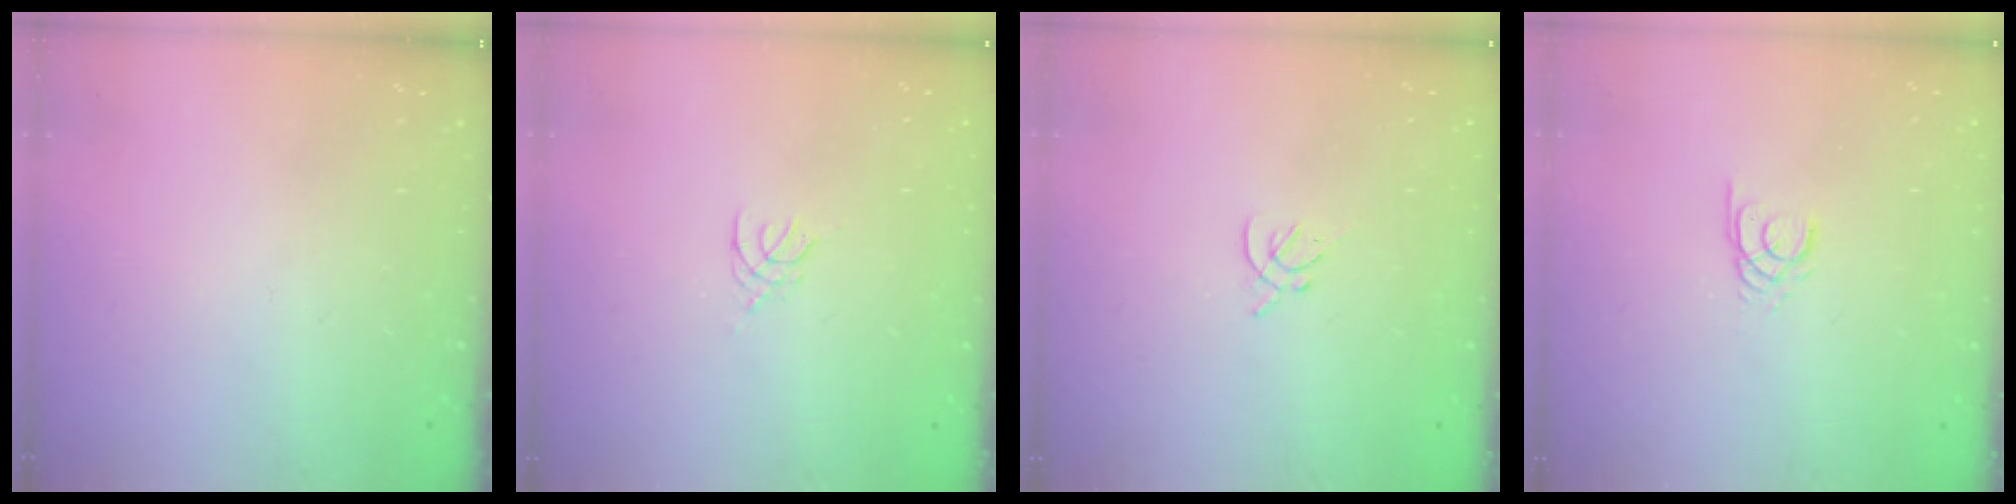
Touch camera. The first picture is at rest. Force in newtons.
{"total": 2.0, "press": 1.9, "slide": 0.4}
{"total": 2.0, "press": 1.9, "slide": 0.5}
{"total": 2.2, "press": 2.2, "slide": 0.2}